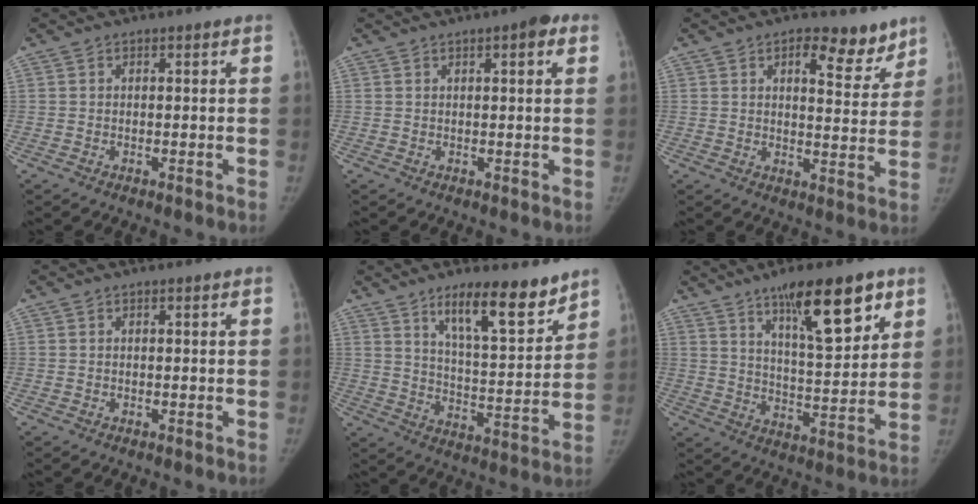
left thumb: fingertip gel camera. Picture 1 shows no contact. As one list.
[{"total": 4.2, "force": [1.9, 1.2, 3.6], "torque": [-0.038, 0.001, 0.017]}, {"total": 8.6, "force": [5.8, 4.1, 4.9], "torque": [-0.033, -0.034, 0.080]}, {"total": 0.0}, {"total": 14.2, "force": [10.0, 3.9, 9.4], "torque": [-0.118, -0.072, 0.168]}, {"total": 16.1, "force": [9.3, 4.7, 12.3], "torque": [-0.164, -0.047, 0.153]}]